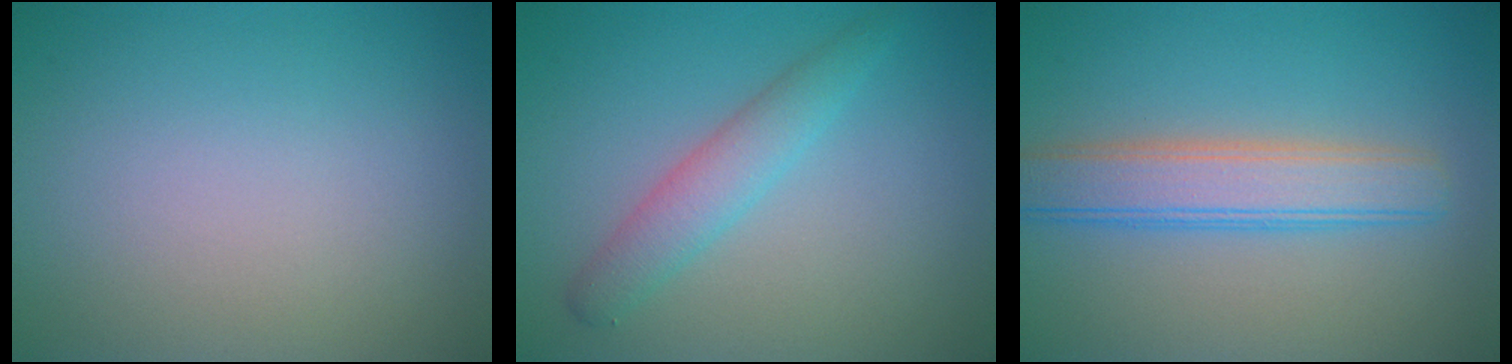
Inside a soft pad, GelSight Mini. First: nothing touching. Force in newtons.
{"total": 2.8, "press": 2.8, "slide": 0.1}
{"total": 4.7, "press": 4.7, "slide": 0.1}